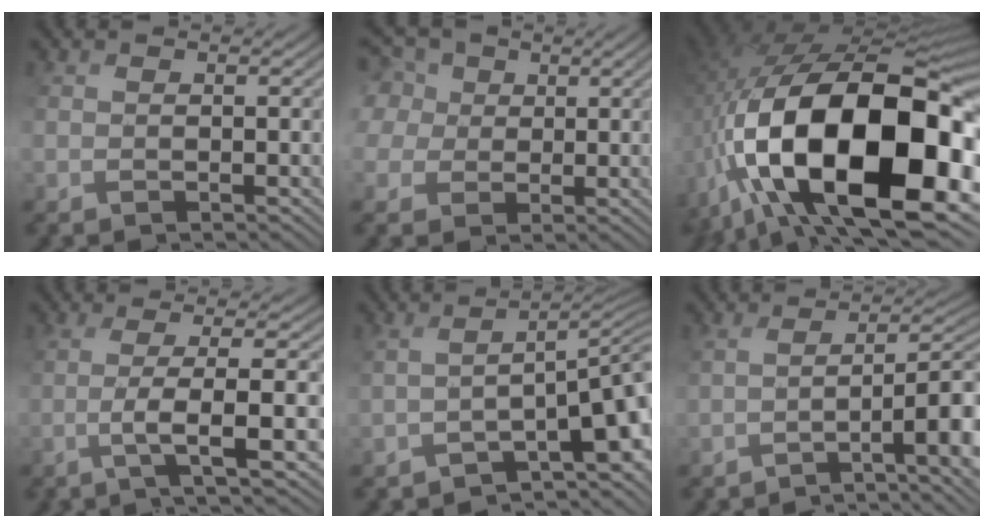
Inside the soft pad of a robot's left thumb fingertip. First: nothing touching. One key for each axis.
{"total": 7.4, "fx": 1.9, "fy": 6.6, "fz": 2.8, "tx": -0.140, "ty": 0.015, "tz": 0.026}
{"total": 20.4, "fx": -4.3, "fy": 12.3, "fz": 15.7, "tx": -0.335, "ty": -0.029, "tz": -0.043}
{"total": 6.7, "fx": -0.9, "fy": 0.8, "fz": 6.6, "tx": -0.109, "ty": 0.018, "tz": -0.015}
{"total": 8.4, "fx": -4.3, "fy": 2.0, "fz": 6.9, "tx": -0.095, "ty": 0.002, "tz": -0.049}
{"total": 8.6, "fx": -2.6, "fy": 2.1, "fz": 7.9, "tx": -0.104, "ty": 0.009, "tz": -0.028}